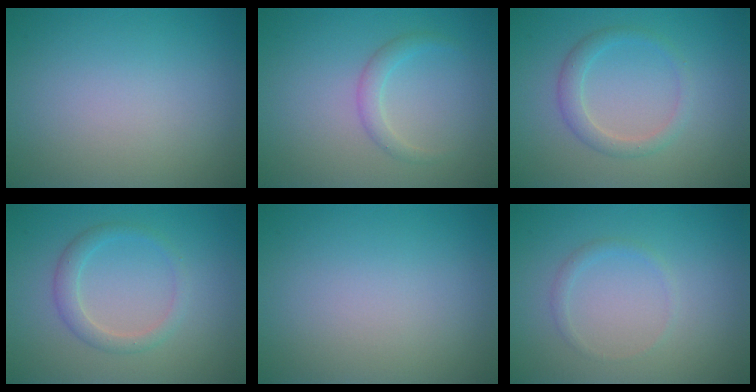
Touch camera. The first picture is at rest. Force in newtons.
{"total": 1.5, "press": 1.5, "slide": 0.1}
{"total": 2.0, "press": 2.0, "slide": 0.1}
{"total": 2.0, "press": 2.0, "slide": 0.1}
{"total": 0.0}
{"total": 0.9, "press": 0.9, "slide": 0.1}